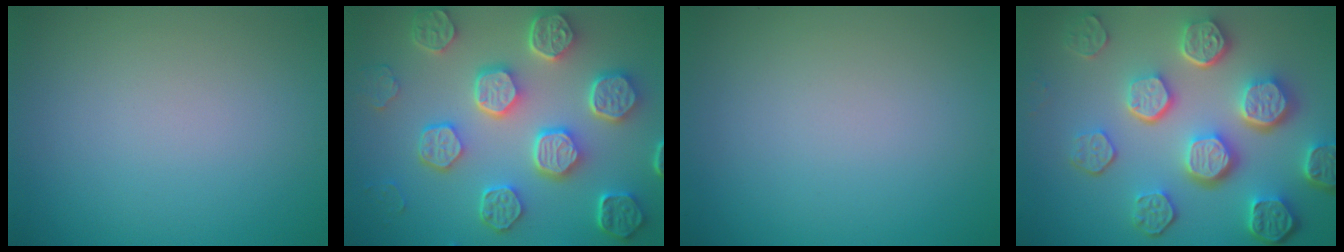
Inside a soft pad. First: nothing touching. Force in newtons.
{"total": 8.4, "press": 6.5, "slide": 5.4}
{"total": 0.0}
{"total": 8.6, "press": 6.3, "slide": 5.9}